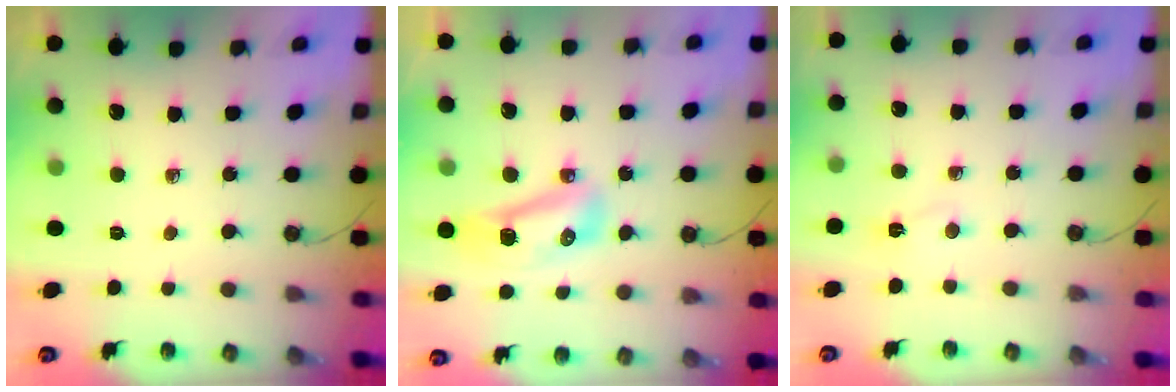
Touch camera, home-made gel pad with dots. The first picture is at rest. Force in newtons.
{"total": 10.6, "press": 10.5, "slide": 1.4}
{"total": 2.1, "press": 2.0, "slide": 0.5}